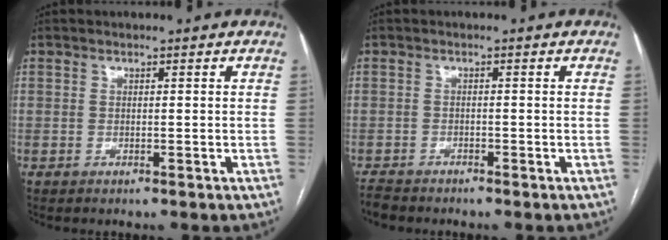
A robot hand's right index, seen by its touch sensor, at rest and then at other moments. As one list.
[{"total": 2.2, "force": [-2.2, 0.4, 0.1], "torque": [-0.004, -0.009, -0.039]}]